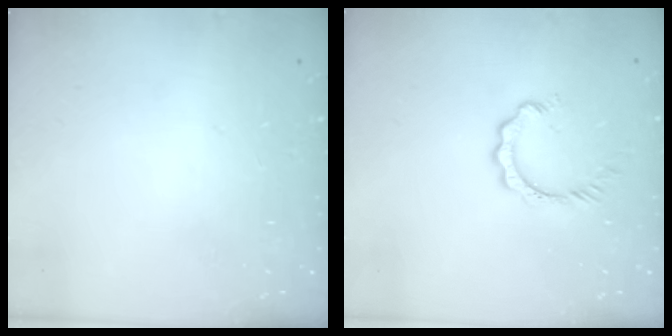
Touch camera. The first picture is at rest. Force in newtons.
{"total": 2.8, "press": 2.7, "slide": 0.4}